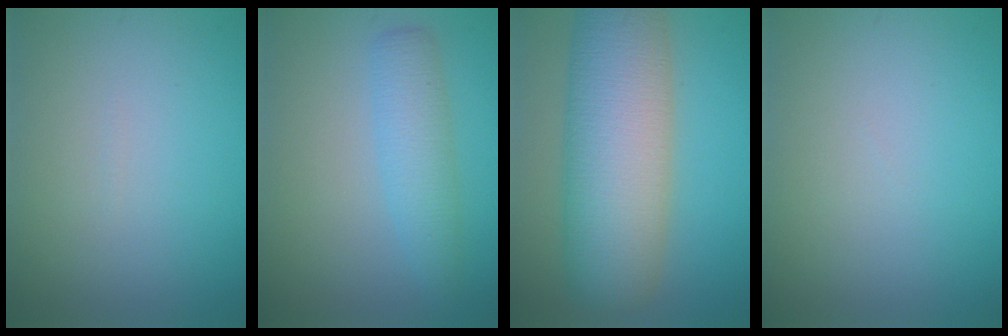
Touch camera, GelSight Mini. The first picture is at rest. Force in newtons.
{"total": 3.2, "press": 3.2, "slide": 0.1}
{"total": 11.7, "press": 11.7, "slide": 0.5}
{"total": 0.0}